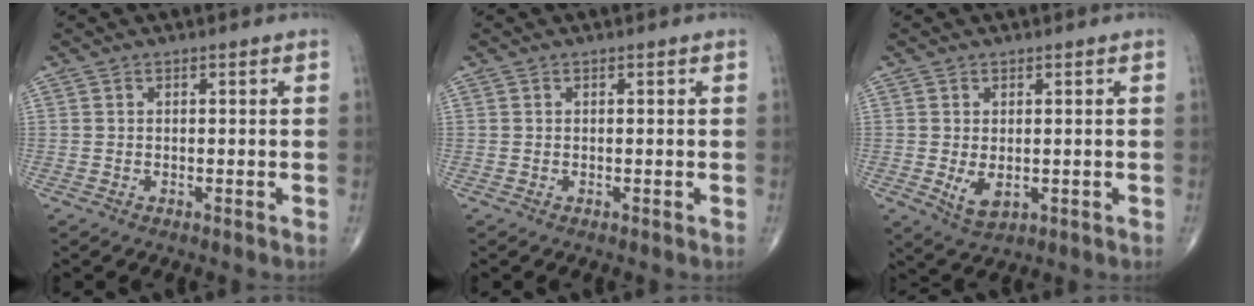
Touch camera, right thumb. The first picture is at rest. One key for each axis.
{"total": 0.0}
{"total": 4.0, "fx": -0.5, "fy": 2.3, "fz": 3.3, "tx": -0.051, "ty": -0.010, "tz": 0.003}